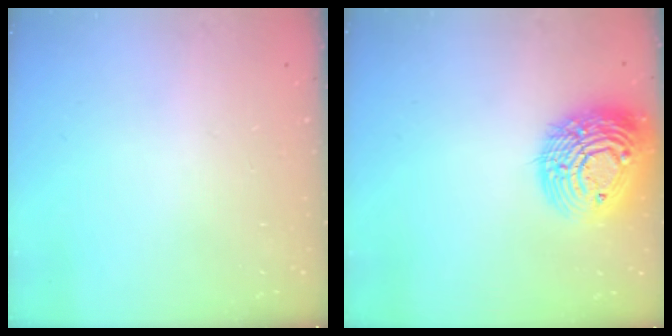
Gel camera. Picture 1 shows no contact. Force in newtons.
{"total": 20.6, "press": 20.5, "slide": 1.8}